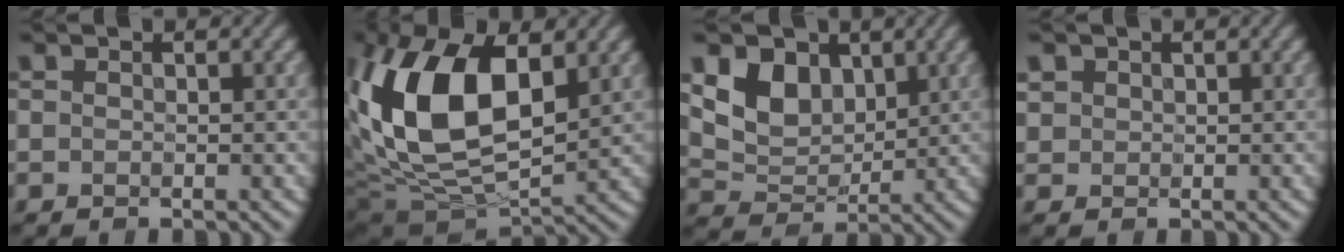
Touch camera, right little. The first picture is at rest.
{"total": 13.8, "force": [2.1, 7.4, 11.4], "torque": [-0.234, 0.007, 0.033]}
{"total": 4.8, "force": [1.9, 3.5, 2.7], "torque": [-0.062, -0.007, 0.030]}
{"total": 1.0, "force": [0.4, 0.9, -0.1], "torque": [-0.010, 0.000, 0.018]}